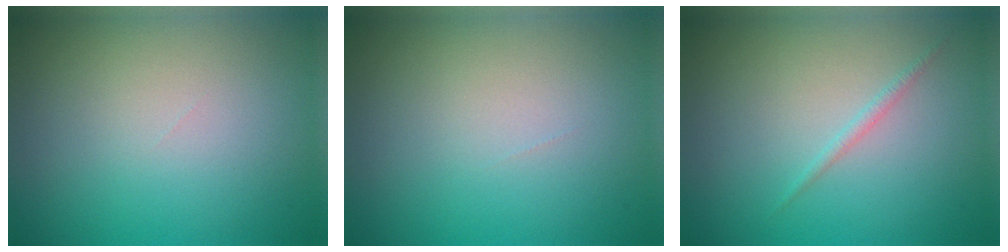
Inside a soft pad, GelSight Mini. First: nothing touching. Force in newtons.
{"total": 0.0}
{"total": 0.7, "press": 0.7, "slide": 0.1}